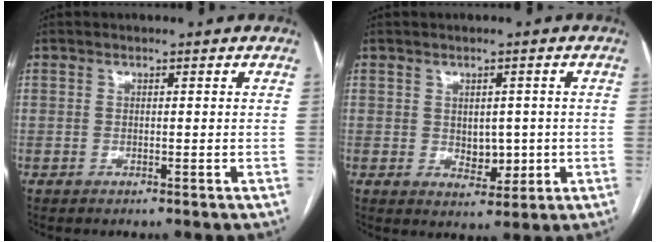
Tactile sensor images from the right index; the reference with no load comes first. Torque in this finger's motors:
{"motor_torque": [0.08, -0.03, 0.13, 0.02]}